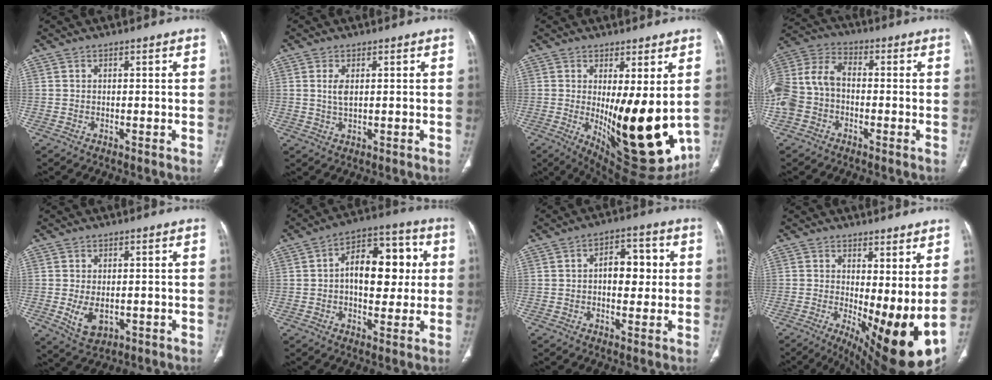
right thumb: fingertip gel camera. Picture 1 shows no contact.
{"total": 3.0, "force": [0.7, 1.3, 2.6], "torque": [-0.056, -0.004, 0.018]}
{"total": 19.6, "force": [-1.0, 6.8, 18.4], "torque": [-0.251, -0.045, 0.011]}
{"total": 13.2, "force": [-2.1, 9.9, 8.5], "torque": [-0.187, 0.038, -0.048]}
{"total": 5.5, "force": [-0.9, 3.5, 4.1], "torque": [-0.070, -0.009, -0.003]}
{"total": 15.0, "force": [1.5, 8.7, 12.0], "torque": [-0.142, 0.026, 0.017]}
{"total": 7.7, "force": [0.7, 4.6, 6.1], "torque": [-0.061, 0.013, 0.008]}
{"total": 15.4, "force": [0.5, 5.5, 14.4], "torque": [-0.215, -0.033, 0.024]}